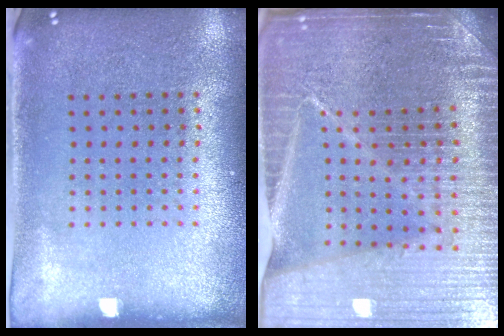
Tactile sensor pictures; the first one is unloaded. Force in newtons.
{"total": 5.6, "press": 5.0, "slide": 2.4}